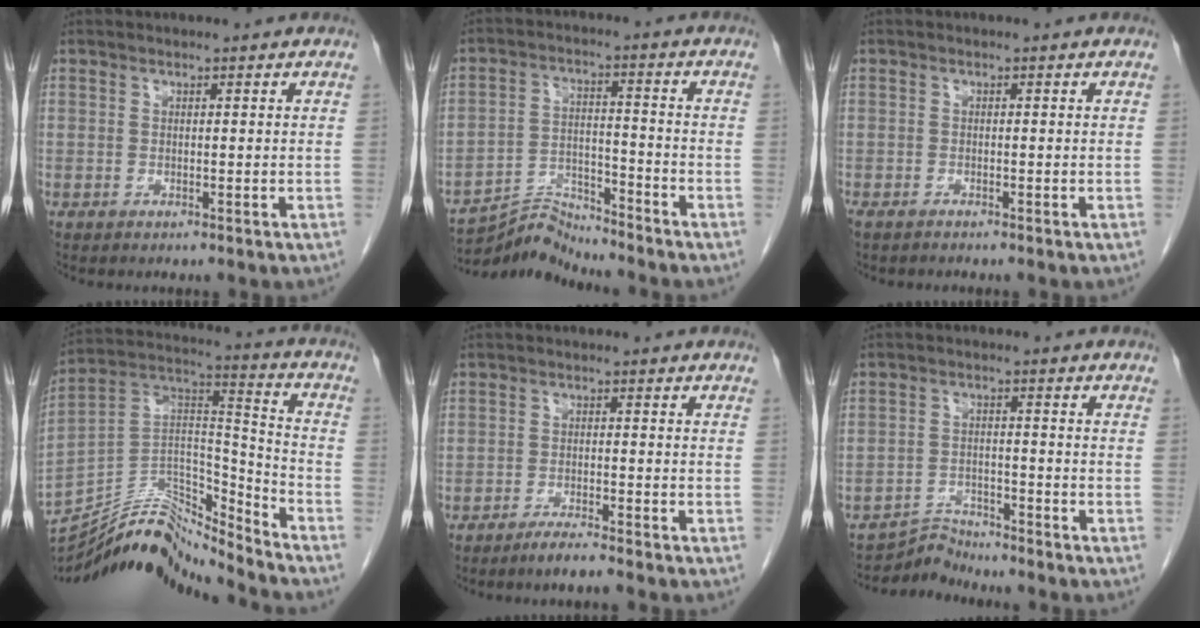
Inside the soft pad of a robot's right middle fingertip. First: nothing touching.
{"total": 7.1, "force": [-7.0, -0.5, -0.8], "torque": [0.012, 0.006, -0.127]}
{"total": 1.2, "force": [-1.1, 0.3, 0.4], "torque": [-0.010, -0.002, -0.017]}
{"total": 17.4, "force": [-16.8, 1.5, 4.5], "torque": [-0.071, 0.062, -0.291]}
{"total": 2.8, "force": [-2.4, -0.4, 1.4], "torque": [-0.027, -0.006, -0.047]}
{"total": 4.1, "force": [-3.9, 0.1, -1.3], "torque": [0.025, -0.002, -0.067]}